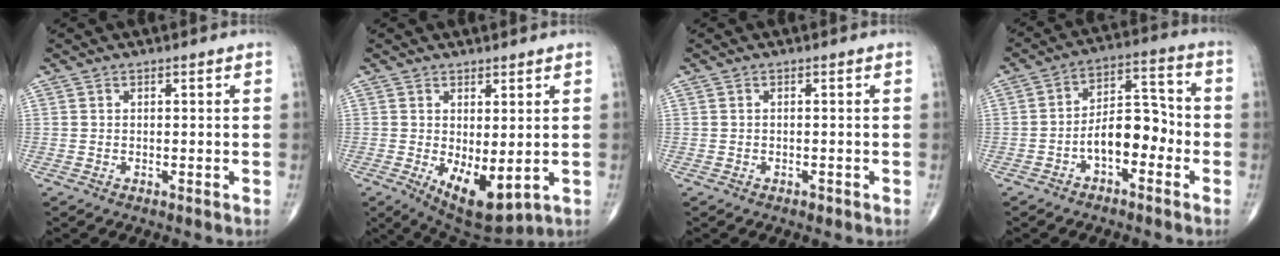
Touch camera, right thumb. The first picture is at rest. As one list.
[{"total": 9.3, "force": [-1.6, 4.1, 8.2], "torque": [-0.117, -0.022, -0.008]}, {"total": 0.6, "force": [-0.5, 0.3, 0.2], "torque": [-0.002, -0.002, -0.009]}, {"total": 9.5, "force": [-3.3, 5.2, 7.2], "torque": [-0.092, 0.044, -0.064]}]